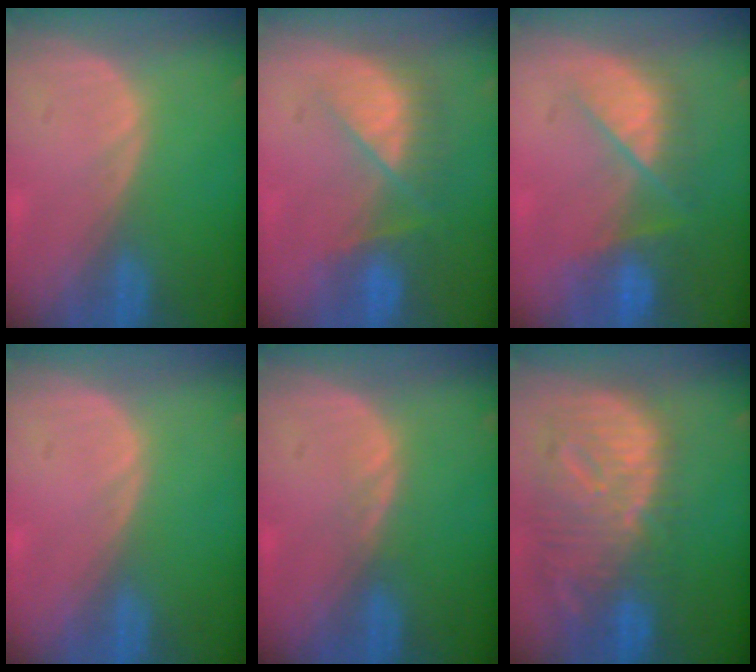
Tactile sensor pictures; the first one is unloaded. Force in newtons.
{"total": 7.9, "press": 7.2, "slide": 3.1}
{"total": 8.1, "press": 7.3, "slide": 3.3}
{"total": 0.0}
{"total": 1.1, "press": 1.0, "slide": 0.2}
{"total": 12.5, "press": 10.8, "slide": 6.3}